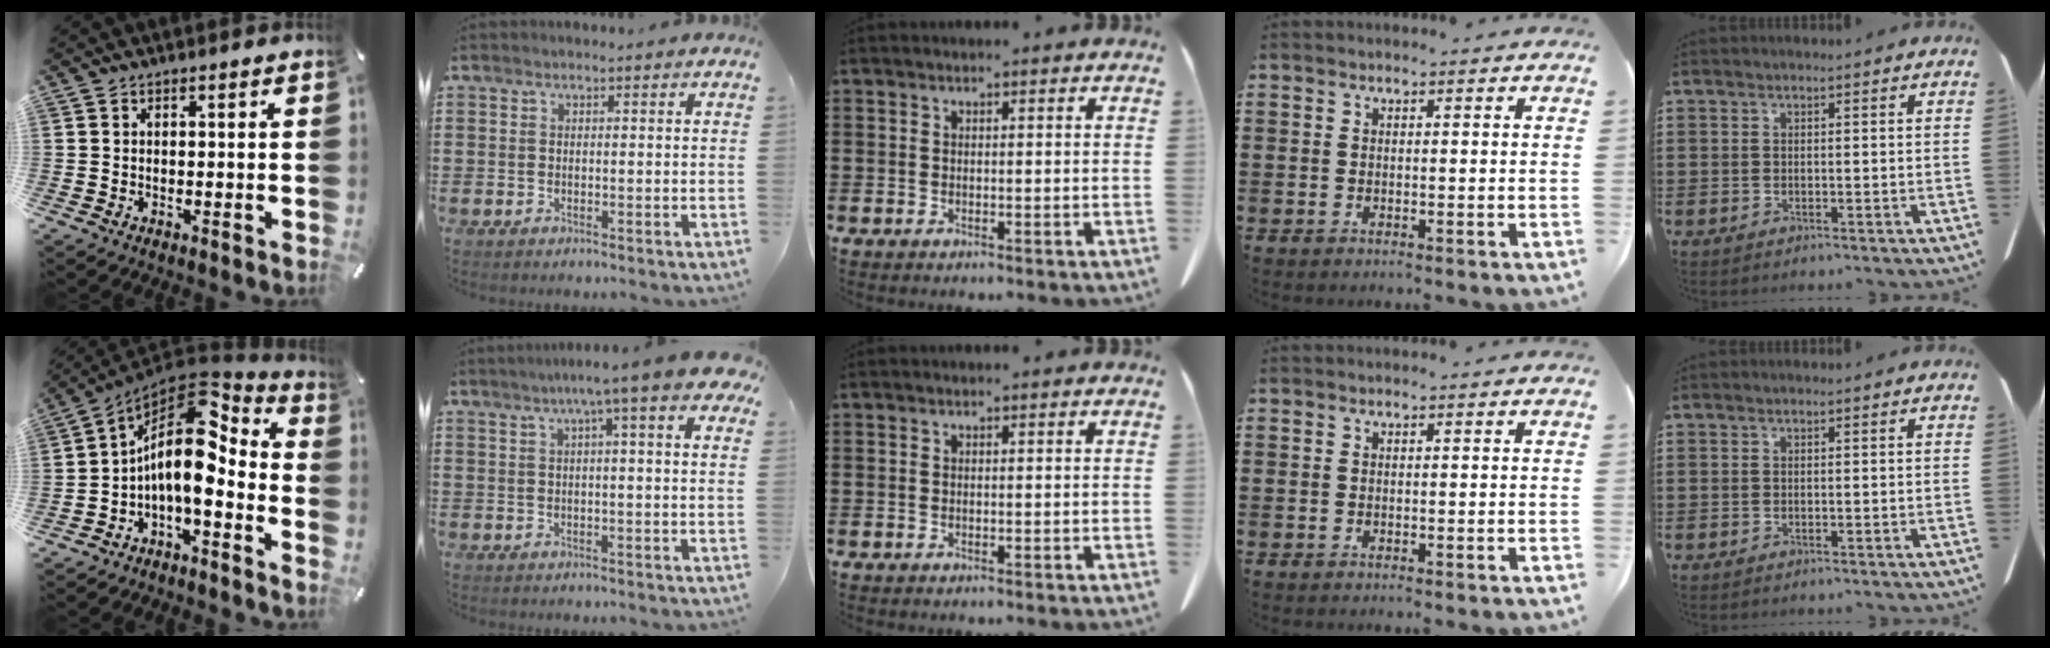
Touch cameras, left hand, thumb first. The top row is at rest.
{"thumb": {"total": 14.2, "force": [1.1, 7.5, 12.0], "torque": [-0.223, -0.040, 0.014]}, "index": {"total": 7.0, "force": [4.1, -0.3, 5.8], "torque": [-0.111, -0.001, 0.067]}}